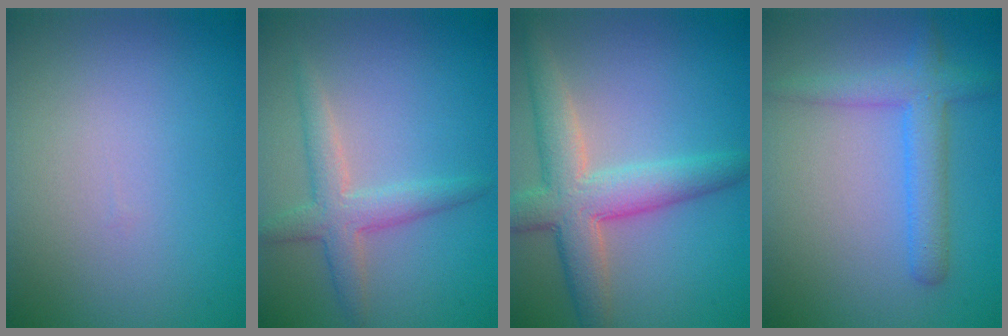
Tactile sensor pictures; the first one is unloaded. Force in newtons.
{"total": 3.2, "press": 3.2, "slide": 0.2}
{"total": 5.9, "press": 5.9, "slide": 0.4}
{"total": 3.5, "press": 3.5, "slide": 0.2}